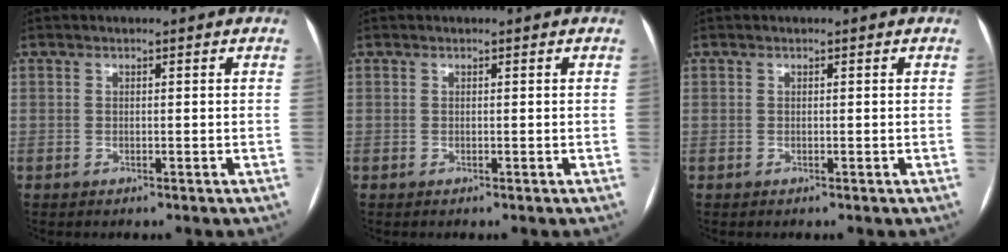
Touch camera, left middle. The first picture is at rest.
{"total": 0.0}
{"total": 0.0}